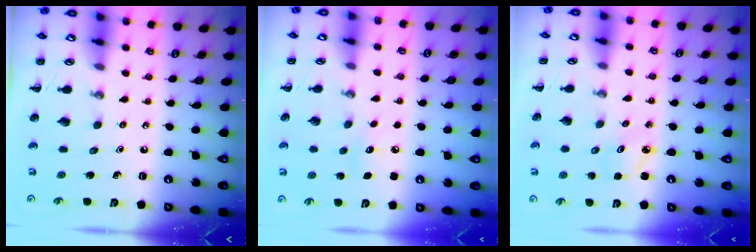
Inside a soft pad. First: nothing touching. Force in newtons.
{"total": 6.2, "press": 5.9, "slide": 1.7}
{"total": 2.3, "press": 2.2, "slide": 0.6}